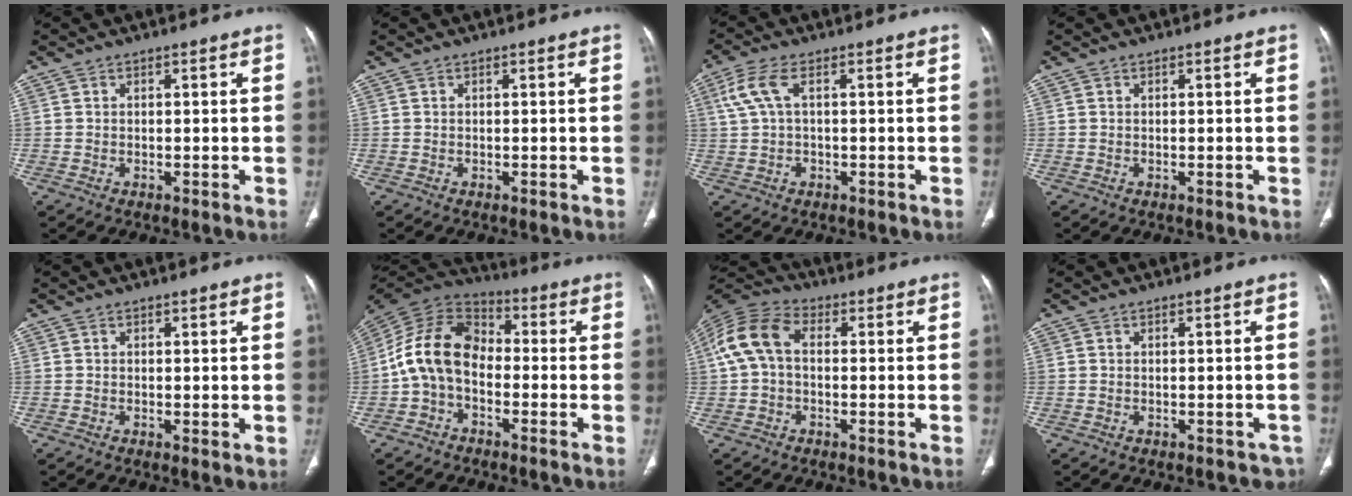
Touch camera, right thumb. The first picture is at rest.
{"total": 0.0}
{"total": 5.2, "force": [1.1, 2.6, 4.3], "torque": [-0.114, 0.016, 0.021]}
{"total": 0.0}
{"total": 0.9, "force": [0.2, 0.4, 0.7], "torque": [-0.015, -0.006, 0.003]}
{"total": 12.9, "force": [-2.1, 9.1, 8.9], "torque": [-0.158, 0.045, -0.054]}
{"total": 10.0, "force": [0.7, 6.6, 7.5], "torque": [-0.156, 0.030, 0.003]}
{"total": 1.5, "force": [-0.7, 1.3, 0.4], "torque": [0.011, 0.005, -0.008]}